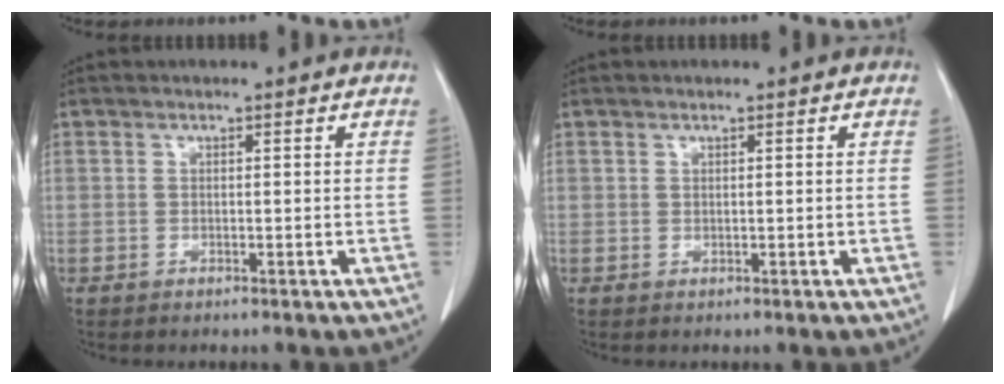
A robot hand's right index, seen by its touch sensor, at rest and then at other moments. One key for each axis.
{"total": 0.0}